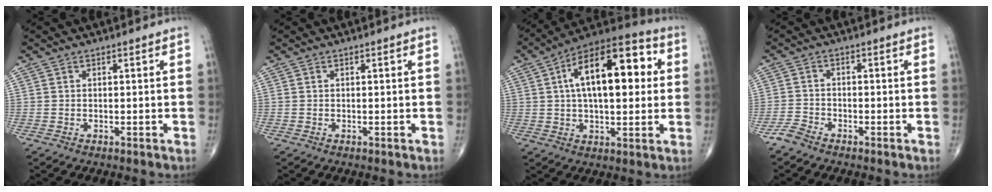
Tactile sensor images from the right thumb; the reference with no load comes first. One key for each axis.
{"total": 0.0}
{"total": 20.3, "fx": 4.0, "fy": 9.6, "fz": 17.4, "tx": -0.246, "ty": 0.024, "tz": 0.052}
{"total": 2.7, "fx": -2.4, "fy": 0.9, "fz": 0.9, "tx": -0.023, "ty": 0.004, "tz": -0.050}